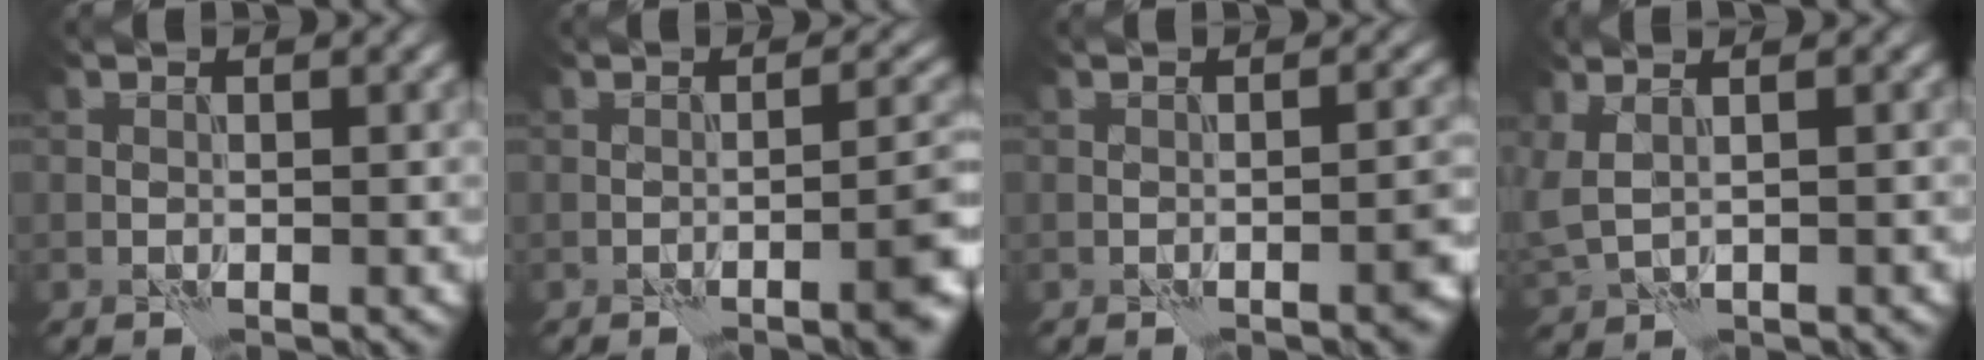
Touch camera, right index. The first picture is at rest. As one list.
[{"total": 5.0, "force": [-2.3, 1.2, 4.3], "torque": [-0.049, 0.010, -0.033]}, {"total": 2.6, "force": [-1.2, 0.5, 2.2], "torque": [-0.030, 0.005, -0.019]}, {"total": 3.1, "force": [1.2, 1.8, 2.2], "torque": [-0.051, 0.011, 0.031]}]